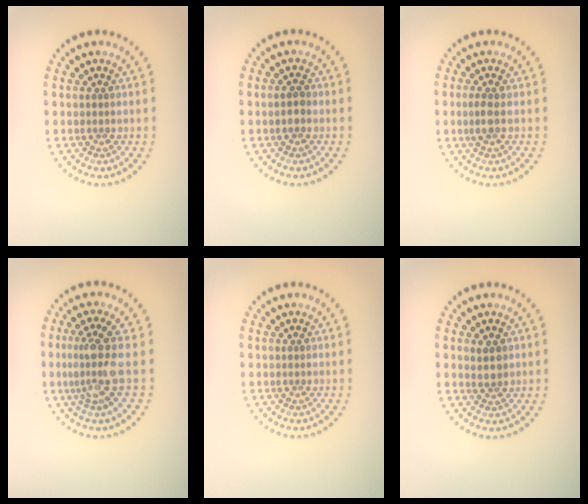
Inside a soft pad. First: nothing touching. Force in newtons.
{"total": 1.4, "press": 1.4, "slide": 0.0}
{"total": 1.2, "press": 1.2, "slide": 0.5}
{"total": 3.6, "press": 2.8, "slide": 2.4}
{"total": 0.0}
{"total": 1.8, "press": 1.7, "slide": 0.7}